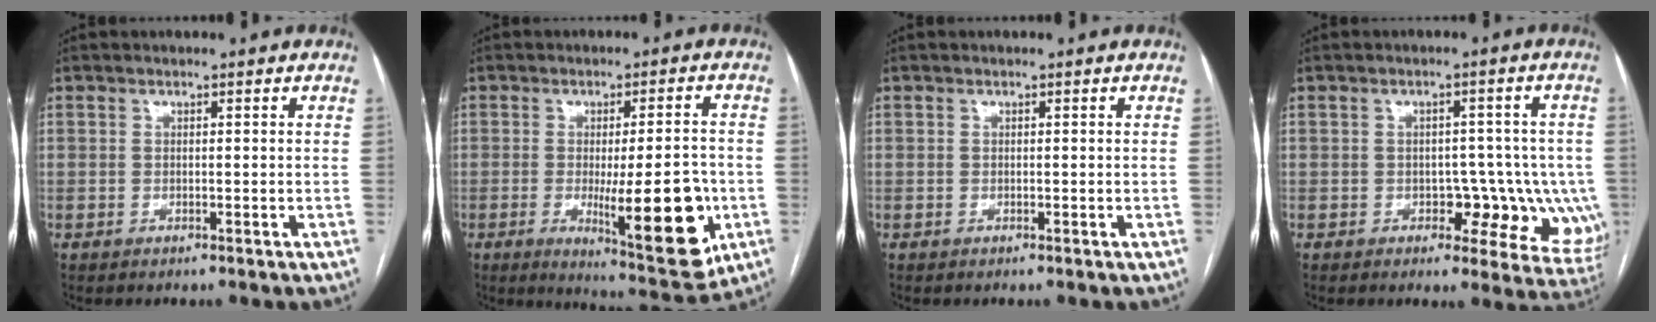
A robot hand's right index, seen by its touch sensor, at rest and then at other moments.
{"total": 14.0, "force": [-3.6, 2.7, 13.3], "torque": [-0.174, -0.017, -0.041]}
{"total": 0.0}
{"total": 10.0, "force": [-2.5, 6.2, 7.4], "torque": [-0.061, 0.016, -0.026]}